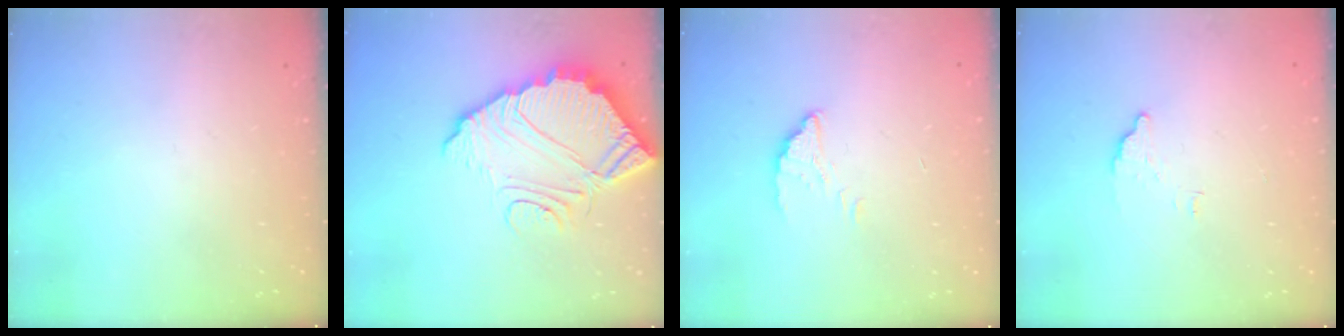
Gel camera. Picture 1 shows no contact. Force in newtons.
{"total": 10.7, "press": 10.6, "slide": 0.8}
{"total": 2.1, "press": 2.1, "slide": 0.2}
{"total": 3.9, "press": 3.8, "slide": 0.3}